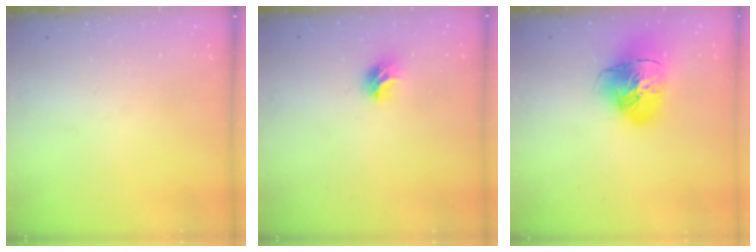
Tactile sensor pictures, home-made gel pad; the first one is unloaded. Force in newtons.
{"total": 7.8, "press": 7.8, "slide": 0.4}
{"total": 16.2, "press": 16.0, "slide": 2.4}